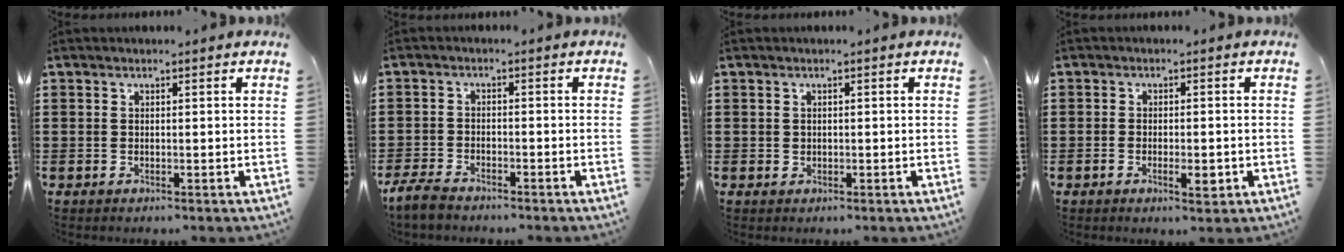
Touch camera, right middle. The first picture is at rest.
{"total": 3.3, "force": [-3.0, 0.9, 1.3], "torque": [-0.045, -0.002, -0.066]}
{"total": 0.6, "force": [0.2, 0.6, 0.1], "torque": [-0.004, 0.004, 0.003]}
{"total": 2.6, "force": [-1.1, 1.1, 2.1], "torque": [-0.037, 0.002, -0.019]}